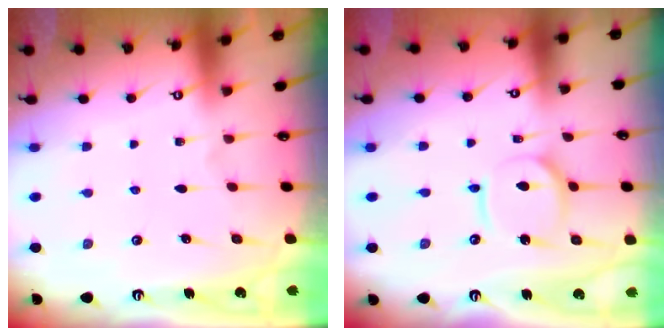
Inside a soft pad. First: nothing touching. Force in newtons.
{"total": 9.0, "press": 9.0, "slide": 0.9}